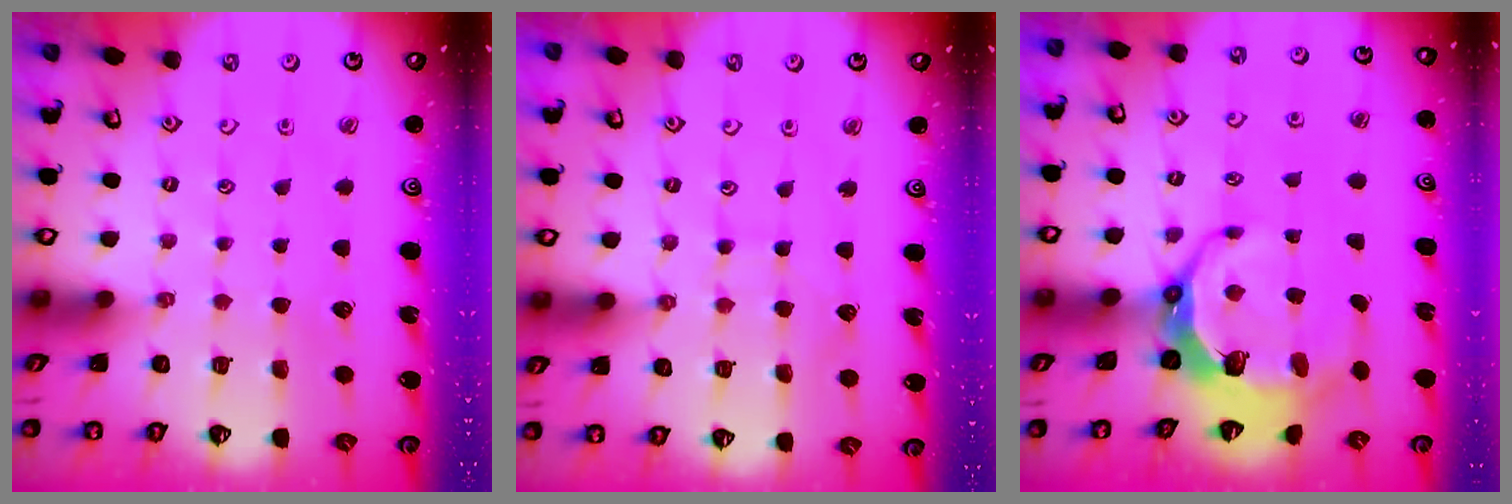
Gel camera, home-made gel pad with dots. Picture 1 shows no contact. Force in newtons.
{"total": 5.2, "press": 5.2, "slide": 0.4}
{"total": 10.7, "press": 9.4, "slide": 5.1}